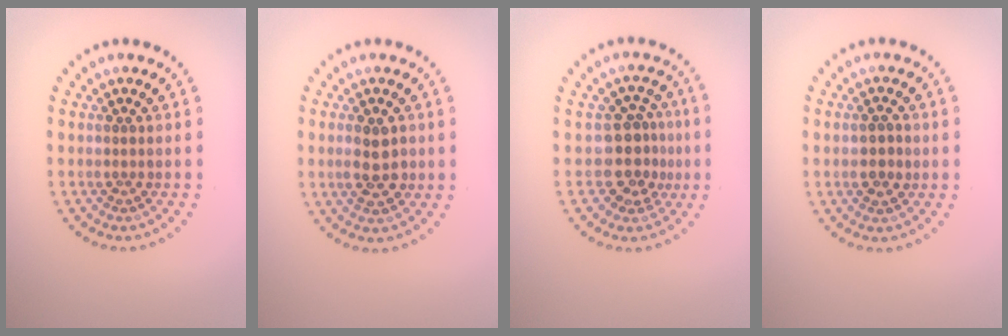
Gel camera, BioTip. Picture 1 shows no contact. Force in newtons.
{"total": 2.7, "press": 2.7, "slide": 0.0}
{"total": 3.4, "press": 3.0, "slide": 1.6}
{"total": 1.3, "press": 1.3, "slide": 0.1}